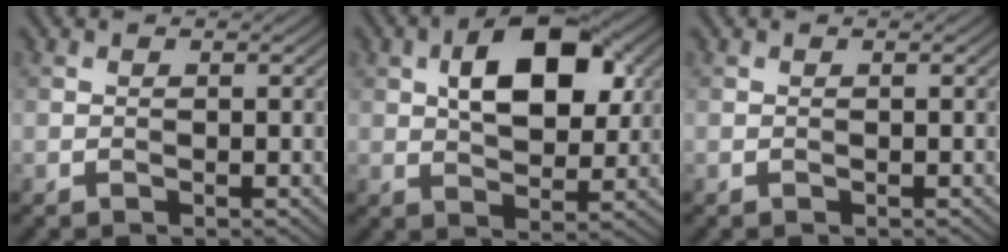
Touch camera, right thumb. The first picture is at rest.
{"total": 10.3, "force": [2.9, 5.5, 8.2], "torque": [-0.136, 0.010, 0.044]}
{"total": 0.0}